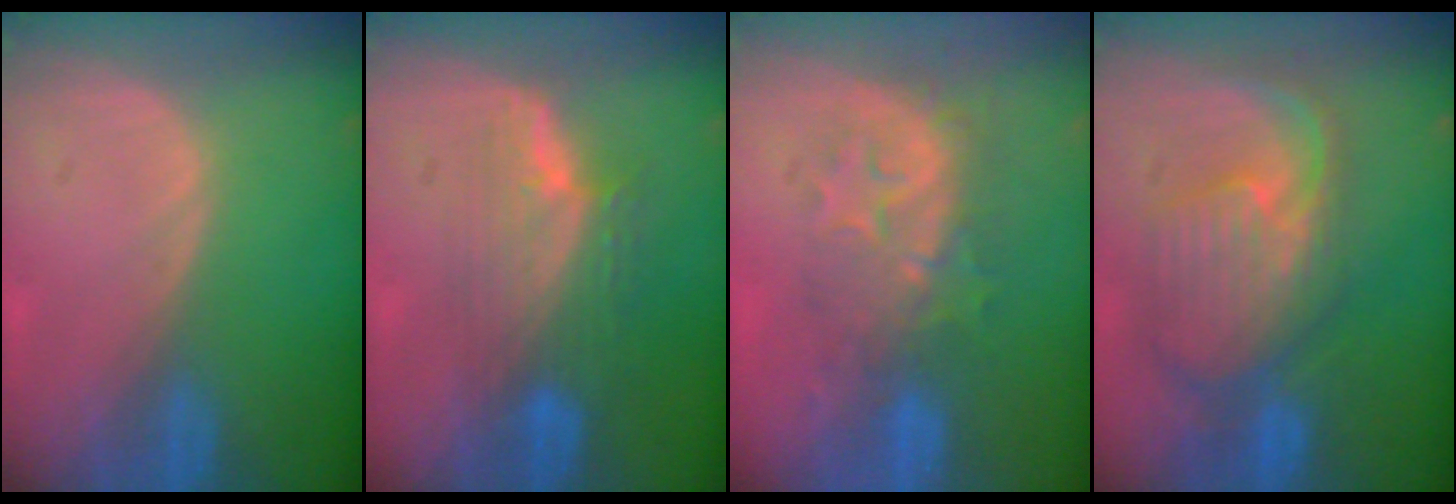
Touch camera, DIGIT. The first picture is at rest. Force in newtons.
{"total": 7.5, "press": 6.9, "slide": 3.0}
{"total": 8.3, "press": 7.9, "slide": 2.5}
{"total": 10.6, "press": 9.5, "slide": 4.7}